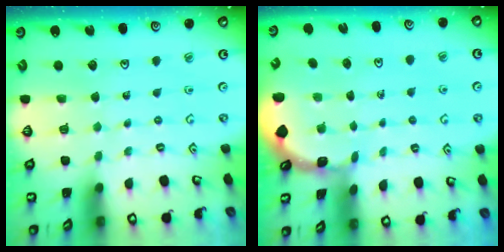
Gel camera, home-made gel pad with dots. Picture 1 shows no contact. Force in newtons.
{"total": 1.2, "press": 1.1, "slide": 0.2}